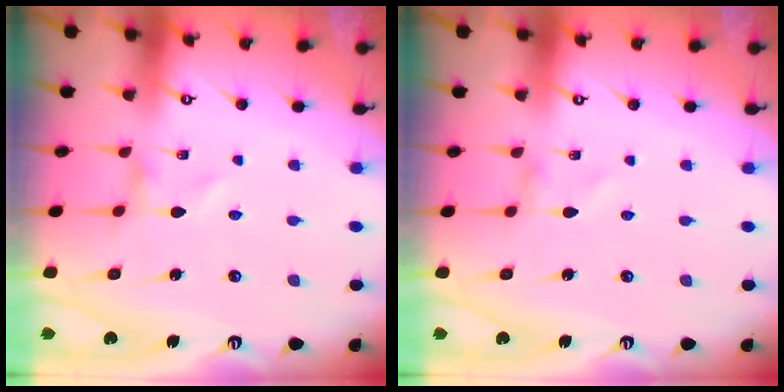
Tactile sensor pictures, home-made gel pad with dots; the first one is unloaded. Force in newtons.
{"total": 0.7, "press": 0.7, "slide": 0.1}